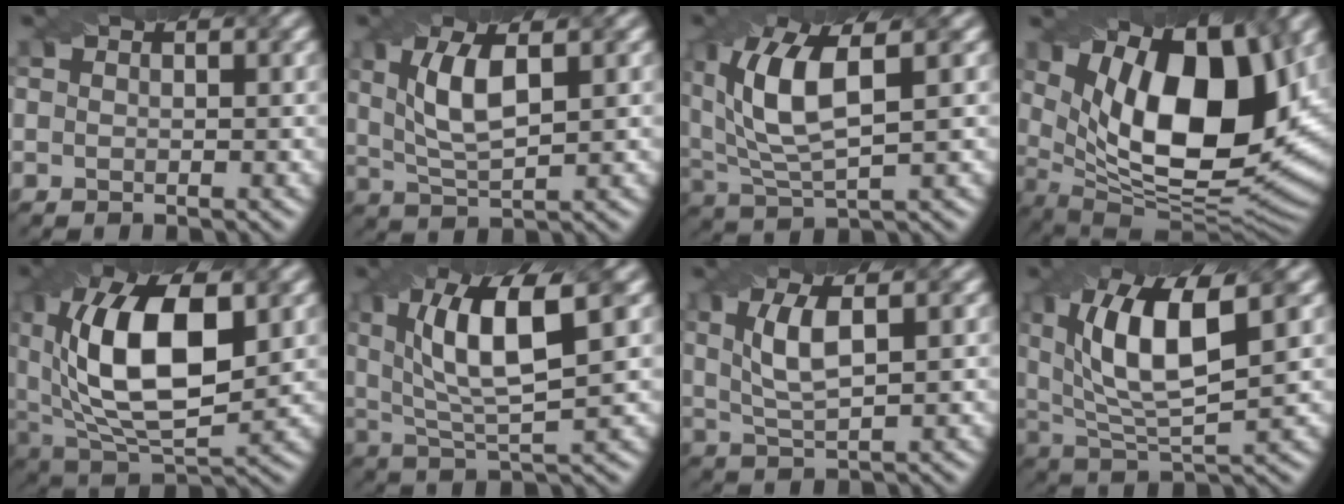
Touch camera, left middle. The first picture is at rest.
{"total": 4.9, "force": [0.9, 1.6, 4.5], "torque": [-0.093, 0.007, 0.034]}
{"total": 7.9, "force": [1.9, 3.1, 7.0], "torque": [-0.156, 0.012, 0.046]}
{"total": 15.6, "force": [4.0, 7.3, 13.2], "torque": [-0.199, 0.003, 0.074]}
{"total": 12.8, "force": [1.8, 6.7, 10.8], "torque": [-0.192, 0.008, 0.043]}
{"total": 8.8, "force": [2.4, 2.5, 8.1], "torque": [-0.145, 0.011, 0.055]}
{"total": 3.9, "force": [0.7, 1.1, 3.7], "torque": [-0.080, 0.007, 0.030]}
{"total": 9.6, "force": [2.6, 3.4, 8.5], "torque": [-0.160, 0.008, 0.057]}